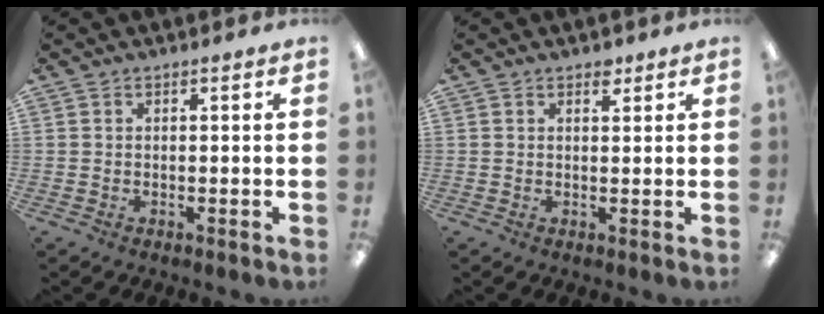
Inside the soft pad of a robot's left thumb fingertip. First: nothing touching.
{"total": 2.2, "force": [1.6, 1.1, 1.1], "torque": [0.000, -0.009, 0.023]}